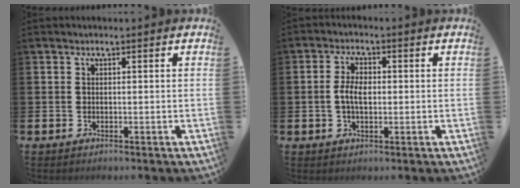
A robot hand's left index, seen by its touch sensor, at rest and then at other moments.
{"total": 3.8, "force": [0.0, 2.0, 3.1], "torque": [-0.044, 0.001, -0.006]}